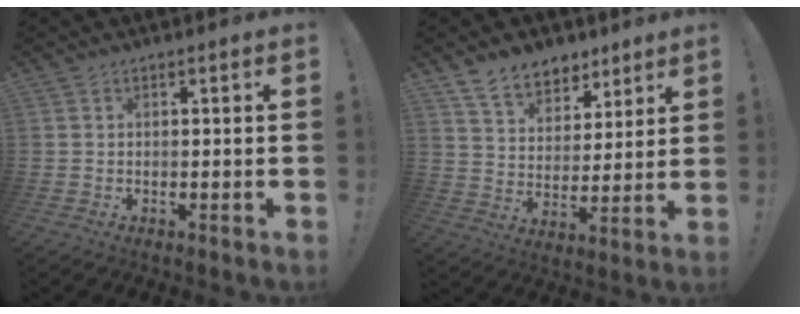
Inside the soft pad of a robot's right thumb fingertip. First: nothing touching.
{"total": 11.3, "force": [8.6, 6.6, 3.2], "torque": [-0.062, -0.058, 0.167]}